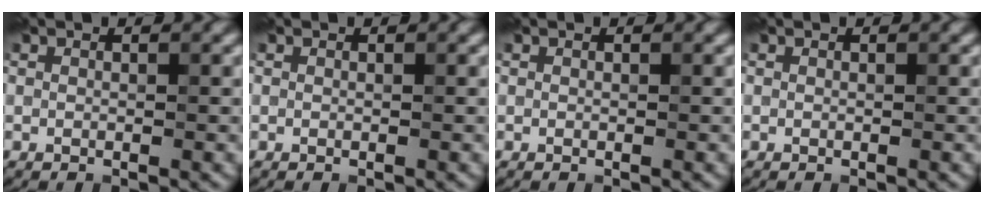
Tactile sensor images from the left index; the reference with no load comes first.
{"total": 0.0}
{"total": 0.0}
{"total": 0.0}